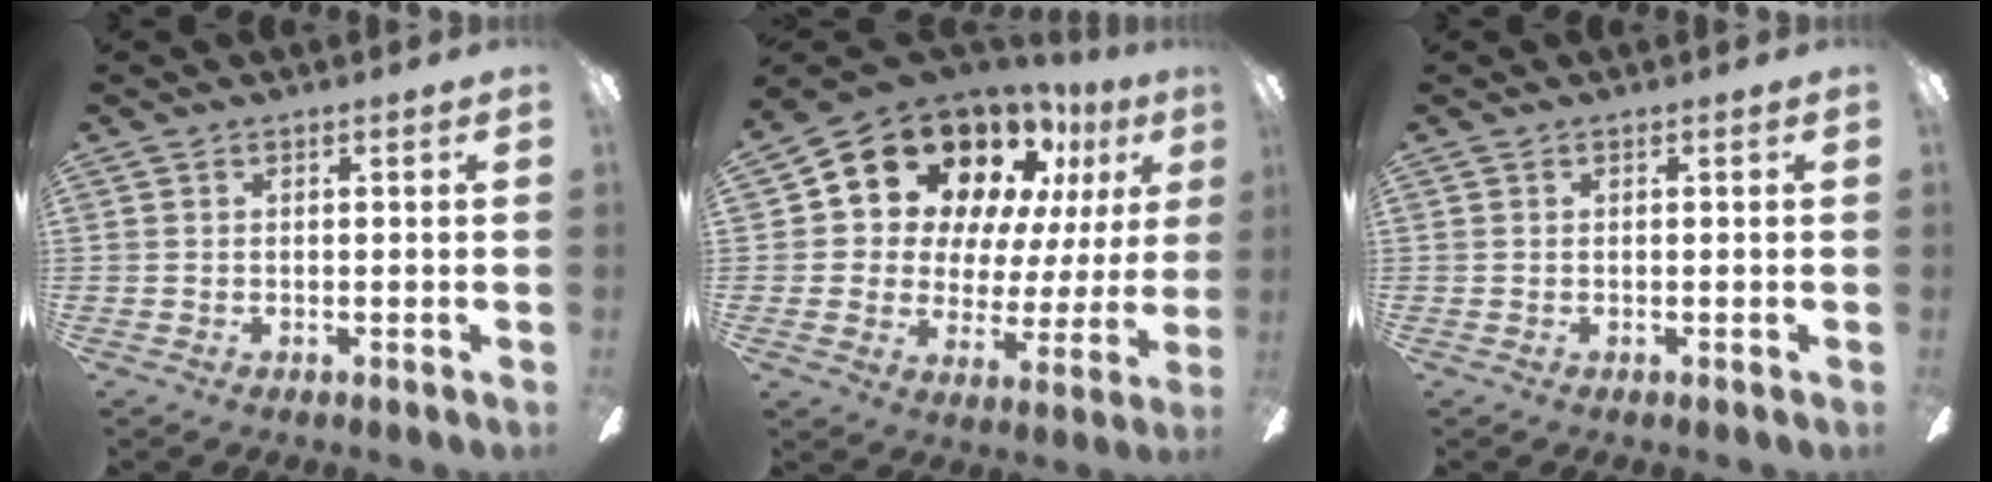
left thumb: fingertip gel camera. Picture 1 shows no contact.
{"total": 18.1, "force": [13.1, 10.0, 7.5], "torque": [-0.143, -0.081, 0.238]}
{"total": 0.0}